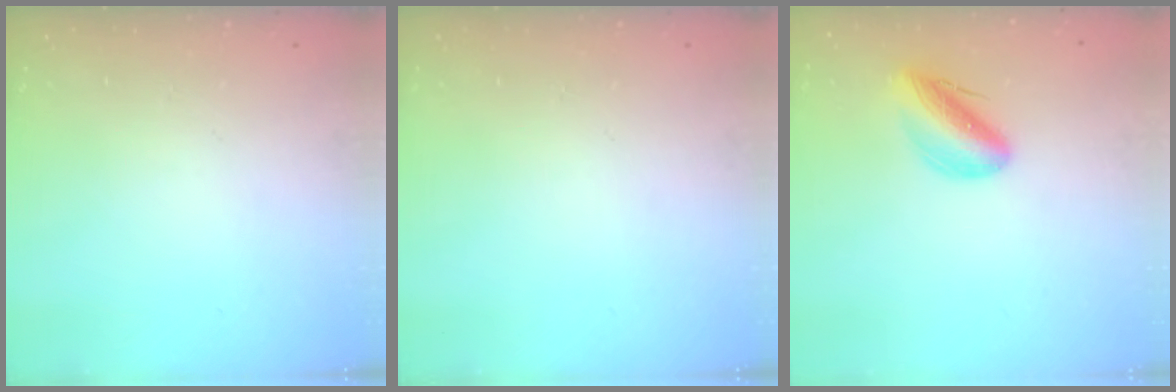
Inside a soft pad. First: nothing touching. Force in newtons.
{"total": 0.0}
{"total": 9.9, "press": 9.5, "slide": 2.6}